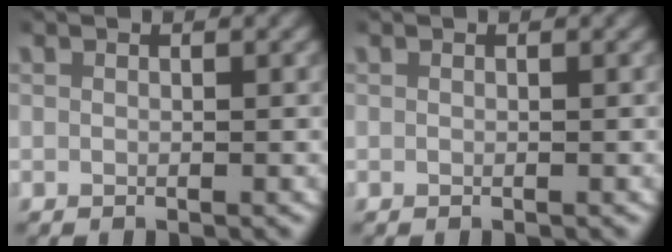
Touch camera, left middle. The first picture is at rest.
{"total": 0.0}